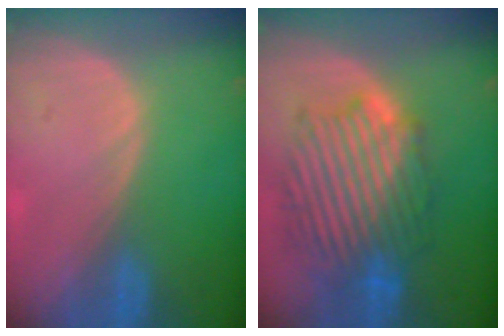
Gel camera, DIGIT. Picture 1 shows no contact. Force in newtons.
{"total": 11.3, "press": 11.2, "slide": 0.6}